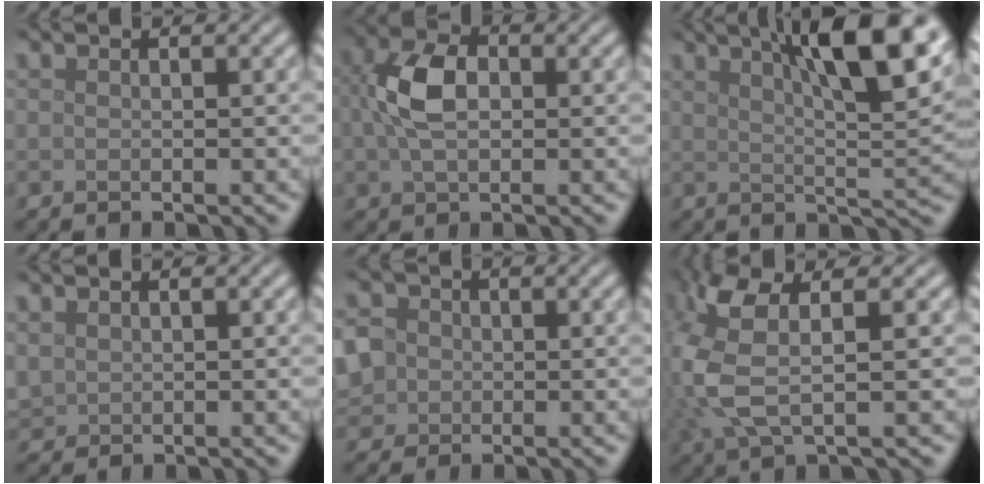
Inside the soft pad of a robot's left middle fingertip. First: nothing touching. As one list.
[{"total": 5.3, "force": [0.4, 3.6, 3.9], "torque": [-0.090, 0.004, 0.003]}, {"total": 11.7, "force": [5.6, 3.4, 9.7], "torque": [-0.115, 0.017, 0.072]}, {"total": 1.2, "force": [0.5, 1.1, 0.2], "torque": [-0.013, -0.005, 0.016]}, {"total": 6.8, "force": [-0.4, 6.2, 2.7], "torque": [-0.072, 0.021, -0.038]}, {"total": 6.0, "force": [1.7, 2.3, 5.2], "torque": [-0.137, 0.006, 0.031]}]